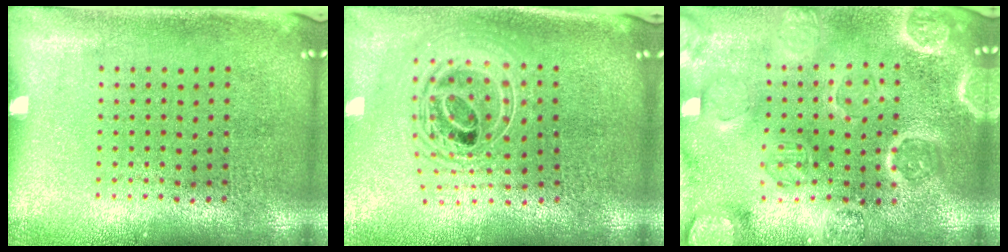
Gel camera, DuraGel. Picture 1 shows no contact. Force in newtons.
{"total": 2.3, "press": 1.8, "slide": 1.5}
{"total": 3.7, "press": 3.5, "slide": 1.1}